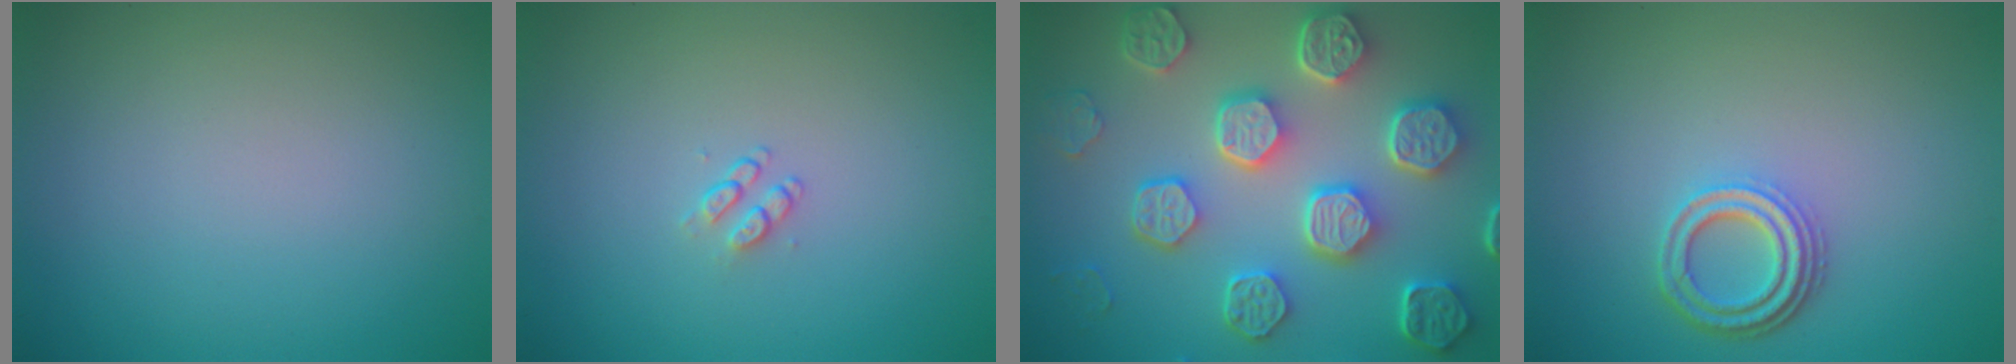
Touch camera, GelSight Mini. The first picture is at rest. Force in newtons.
{"total": 1.1, "press": 0.7, "slide": 0.8}
{"total": 8.5, "press": 6.5, "slide": 5.5}
{"total": 3.4, "press": 2.7, "slide": 2.1}